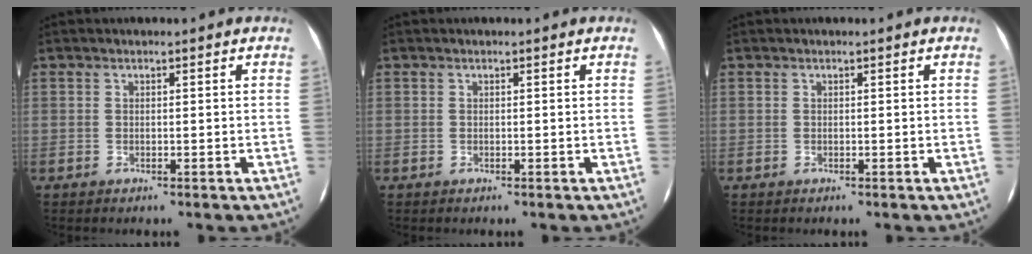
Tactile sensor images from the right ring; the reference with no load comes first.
{"total": 0.0}
{"total": 0.0}